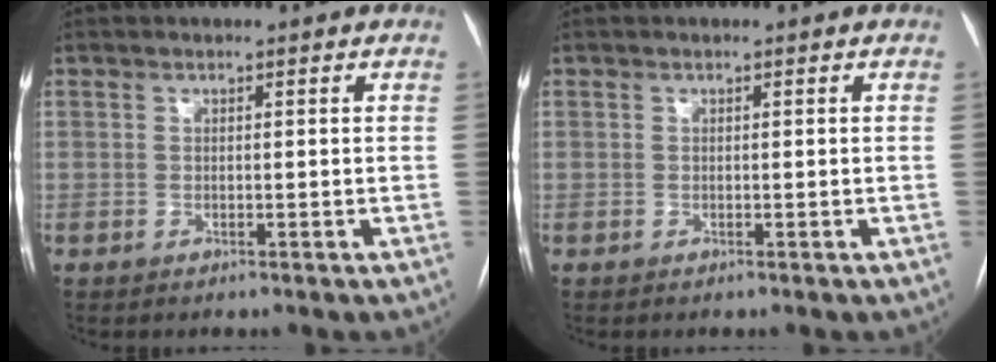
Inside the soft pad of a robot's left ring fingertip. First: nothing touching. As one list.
[{"total": 0.0}]